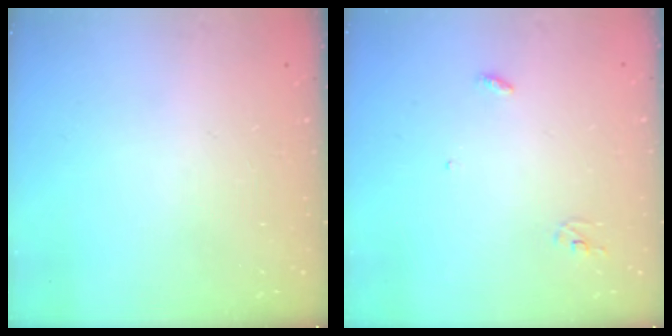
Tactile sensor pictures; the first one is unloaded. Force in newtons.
{"total": 2.9, "press": 2.9, "slide": 0.2}